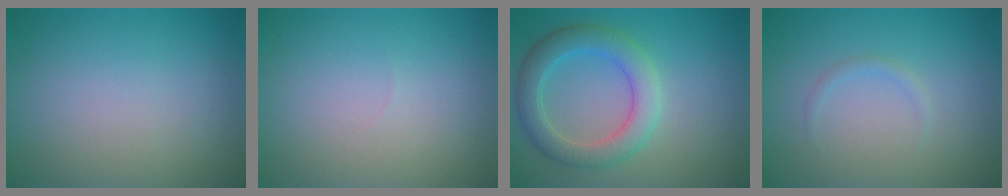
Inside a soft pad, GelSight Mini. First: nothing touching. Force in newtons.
{"total": 0.0}
{"total": 4.6, "press": 4.6, "slide": 0.3}
{"total": 0.7, "press": 0.7, "slide": 0.1}